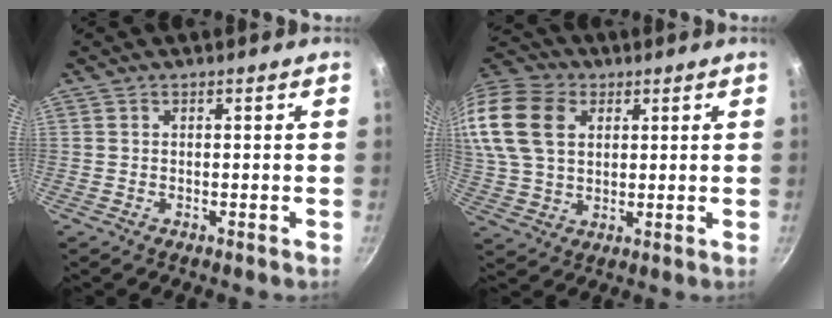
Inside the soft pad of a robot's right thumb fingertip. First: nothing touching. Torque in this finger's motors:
{"motor_torque": [0.58, 4.11, 2.69, 0.08, 1.05]}